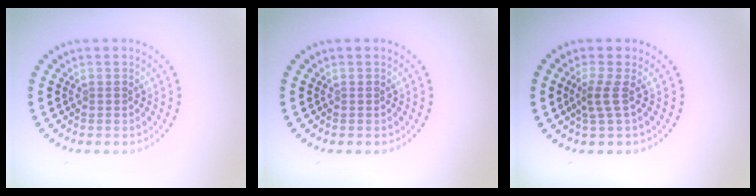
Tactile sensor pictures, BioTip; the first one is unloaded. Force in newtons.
{"total": 0.0}
{"total": 1.8, "press": 1.2, "slide": 1.3}